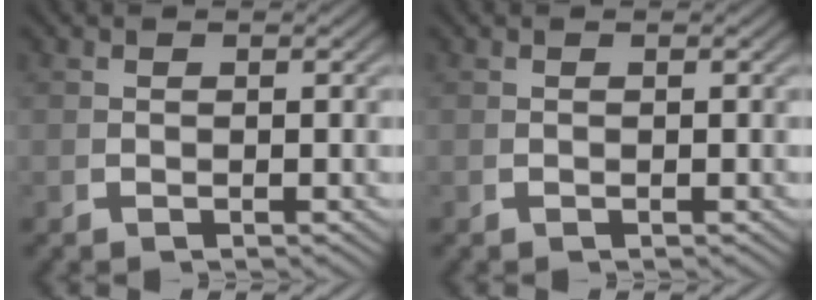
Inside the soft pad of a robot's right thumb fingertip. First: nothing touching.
{"total": 0.0}